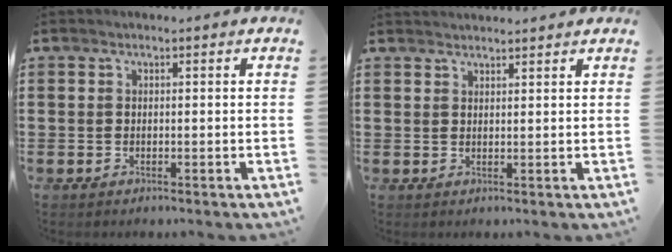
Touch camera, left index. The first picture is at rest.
{"total": 1.5, "force": [1.5, 0.0, 0.0], "torque": [-0.004, 0.002, 0.031]}